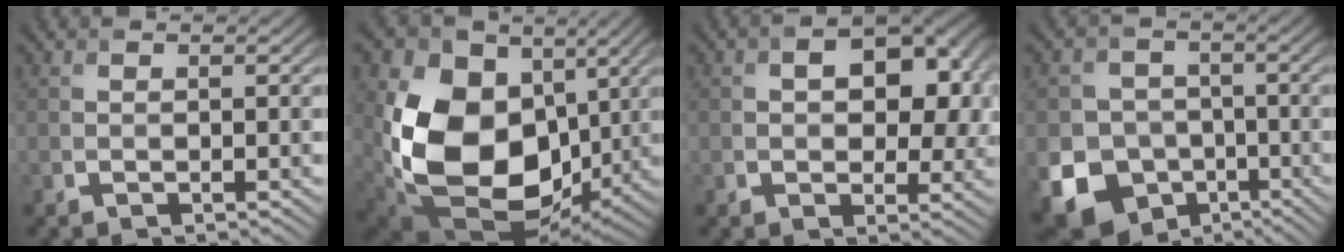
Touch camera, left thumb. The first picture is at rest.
{"total": 17.8, "force": [0.4, 13.0, 12.2], "torque": [-0.267, -0.027, 0.009]}
{"total": 9.5, "force": [1.2, 6.1, 7.2], "torque": [-0.102, -0.009, 0.025]}
{"total": 14.6, "force": [-5.7, 12.5, 4.9], "torque": [-0.136, -0.042, -0.113]}